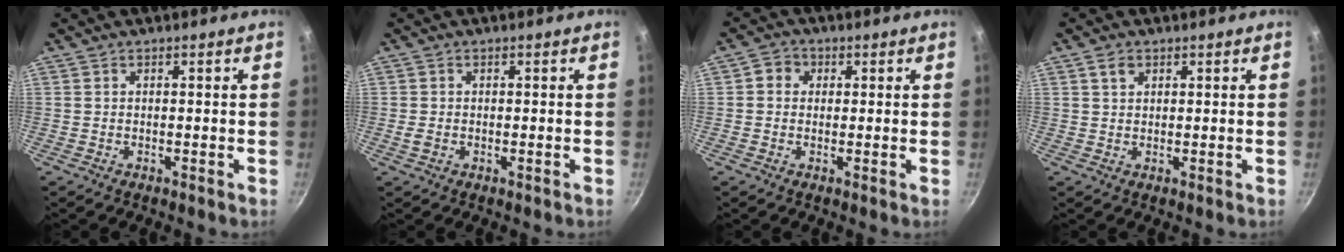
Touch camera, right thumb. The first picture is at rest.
{"total": 1.4, "force": [-0.4, 1.1, 0.9], "torque": [-0.017, 0.002, -0.007]}
{"total": 3.1, "force": [0.6, 2.8, 1.2], "torque": [0.000, 0.001, -0.002]}
{"total": 2.1, "force": [1.2, 1.4, 1.2], "torque": [-0.016, -0.002, 0.021]}